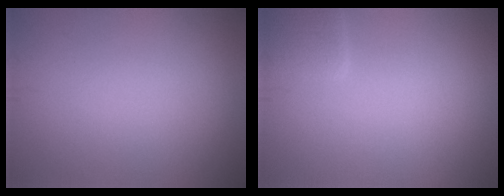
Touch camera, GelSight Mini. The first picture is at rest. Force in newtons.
{"total": 2.4, "press": 2.4, "slide": 0.3}